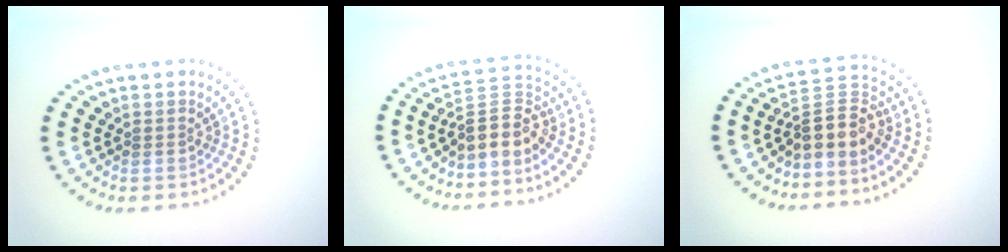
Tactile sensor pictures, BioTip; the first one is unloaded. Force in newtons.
{"total": 3.4, "press": 2.6, "slide": 2.3}
{"total": 3.6, "press": 2.6, "slide": 2.5}